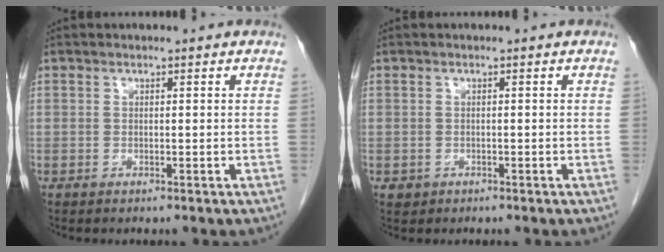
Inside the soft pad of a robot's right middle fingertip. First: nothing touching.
{"total": 1.0, "force": [-0.4, 0.9, 0.1], "torque": [-0.003, 0.004, 0.000]}